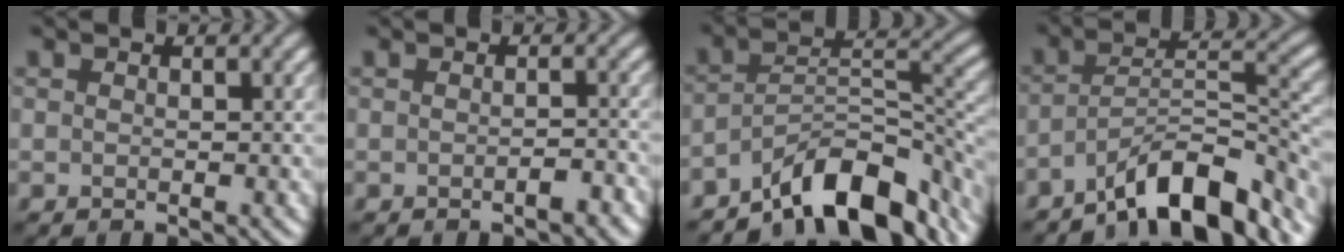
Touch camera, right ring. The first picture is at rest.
{"total": 1.3, "force": [-0.8, 0.4, 1.0], "torque": [-0.016, 0.002, -0.012]}
{"total": 10.5, "force": [-7.5, 3.7, 6.3], "torque": [-0.080, 0.005, -0.137]}
{"total": 9.0, "force": [-6.6, 2.4, 5.6], "torque": [-0.078, 0.012, -0.115]}